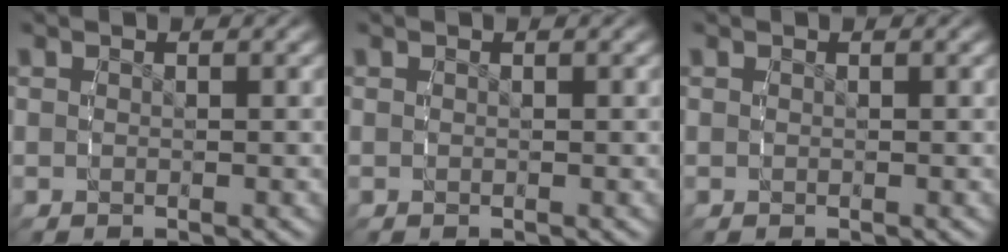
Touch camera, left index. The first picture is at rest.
{"total": 0.0}
{"total": 0.0}